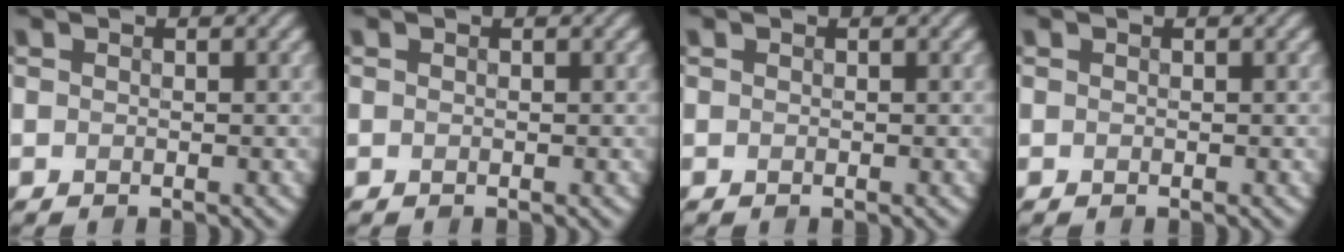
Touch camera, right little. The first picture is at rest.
{"total": 0.0}
{"total": 0.0}
{"total": 0.0}